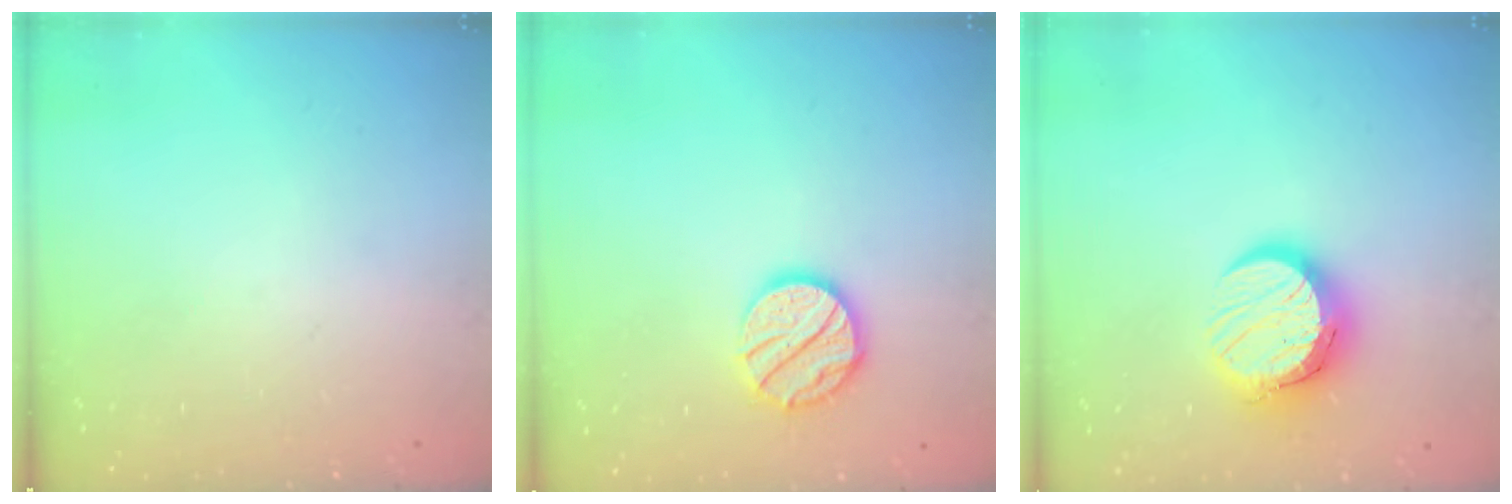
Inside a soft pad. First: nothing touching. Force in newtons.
{"total": 11.9, "press": 11.9, "slide": 1.0}
{"total": 12.4, "press": 12.4, "slide": 0.9}